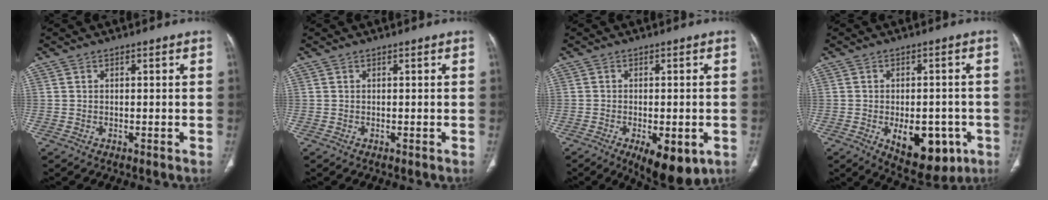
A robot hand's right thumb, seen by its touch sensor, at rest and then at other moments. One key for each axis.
{"total": 0.0}
{"total": 10.5, "fx": -4.5, "fy": 4.6, "fz": 8.3, "tx": -0.106, "ty": -0.005, "tz": -0.055}
{"total": 12.7, "fx": -4.2, "fy": 6.9, "fz": 9.7, "tx": -0.113, "ty": 0.008, "tz": -0.043}